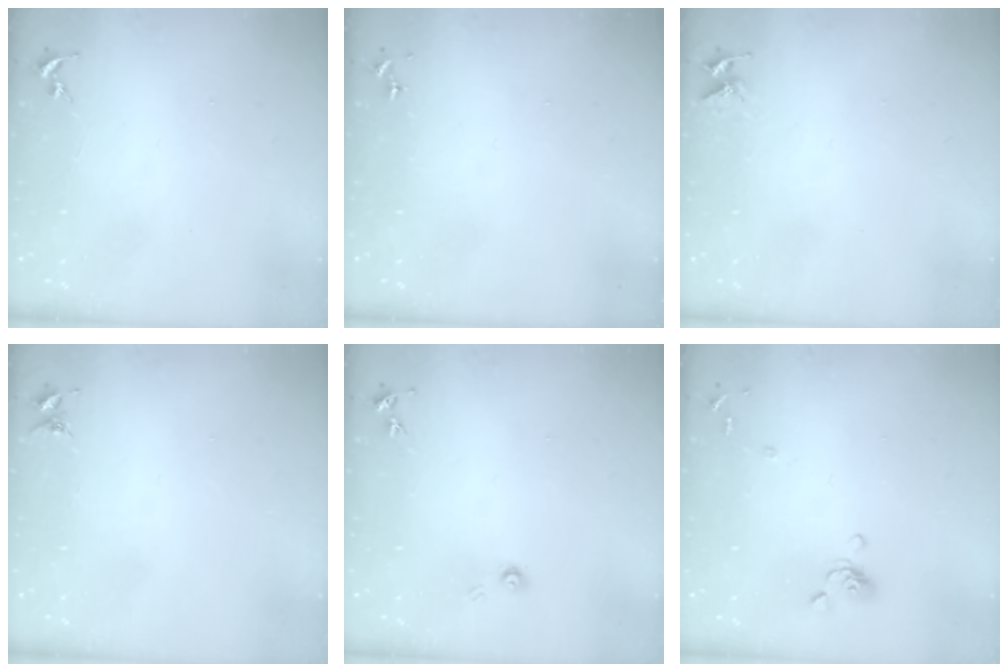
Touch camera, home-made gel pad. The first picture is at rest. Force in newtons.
{"total": 0.0}
{"total": 6.6, "press": 6.6, "slide": 0.5}
{"total": 3.2, "press": 3.1, "slide": 0.4}
{"total": 3.4, "press": 3.4, "slide": 0.5}
{"total": 7.9, "press": 7.8, "slide": 1.5}